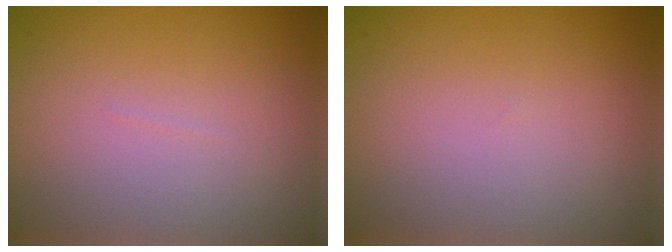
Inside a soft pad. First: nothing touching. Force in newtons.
{"total": 0.0}